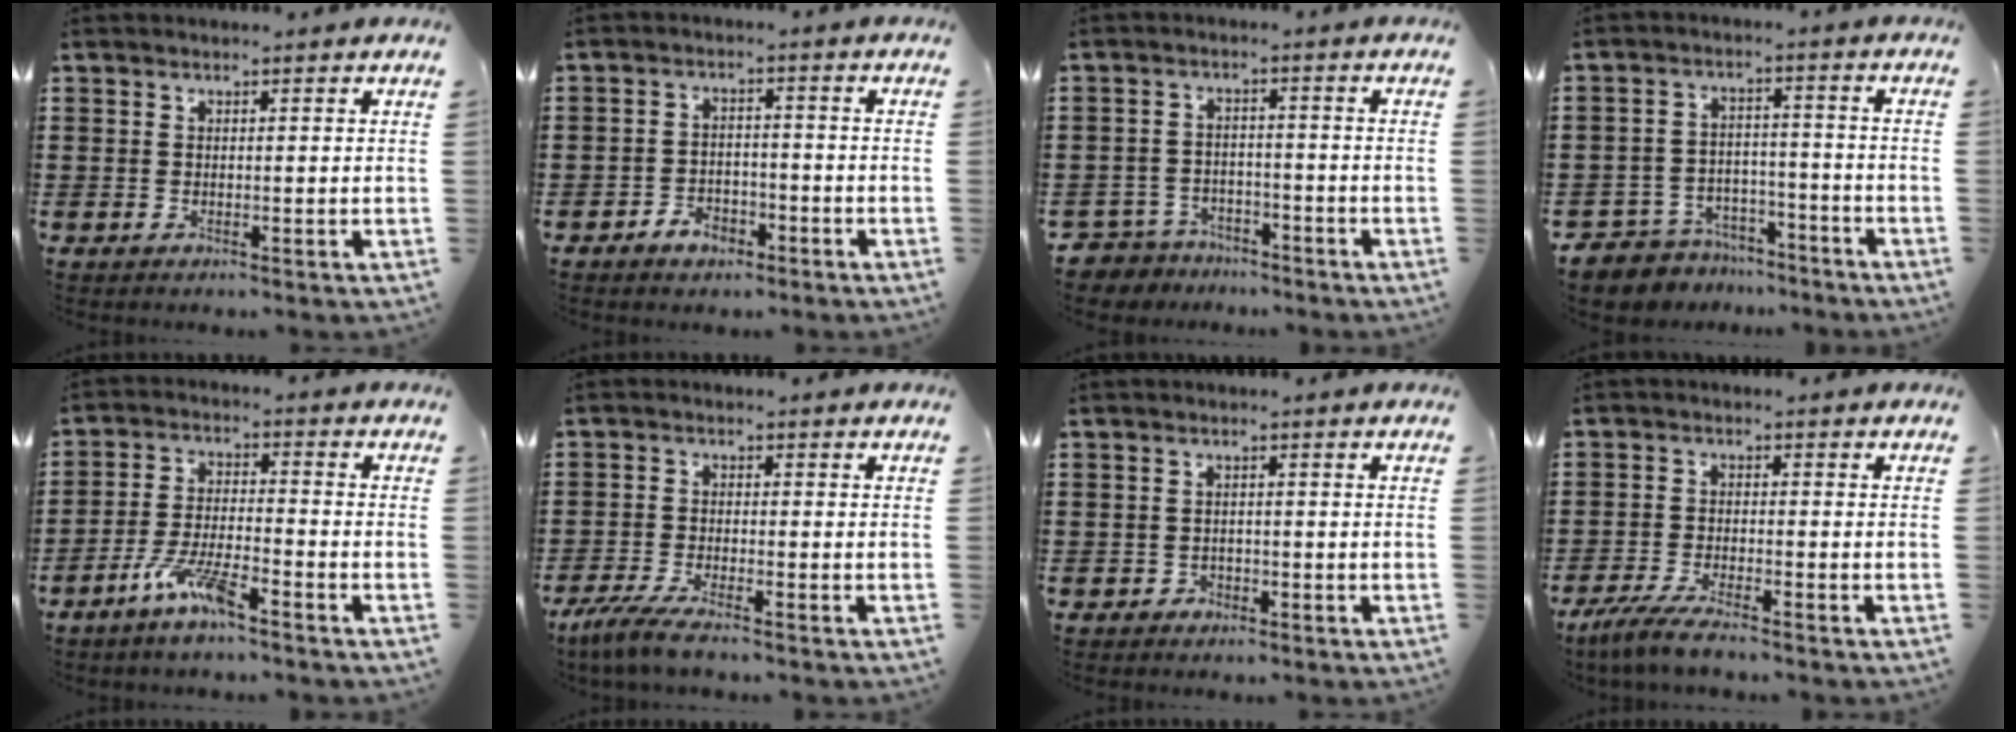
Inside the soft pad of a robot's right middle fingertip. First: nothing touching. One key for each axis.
{"total": 3.5, "fx": -2.7, "fy": 1.9, "fz": 1.1, "tx": -0.021, "ty": 0.006, "tz": -0.054}
{"total": 4.4, "fx": -4.2, "fy": 1.3, "fz": -0.1, "tx": -0.028, "ty": -0.004, "tz": -0.096}
{"total": 6.7, "fx": -6.5, "fy": 1.7, "fz": 0.1, "tx": -0.014, "ty": 0.016, "tz": -0.133}
{"total": 7.1, "fx": -5.0, "fy": 1.3, "fz": 4.9, "tx": -0.112, "ty": -0.004, "tz": -0.095}
{"total": 4.7, "fx": -4.1, "fy": 0.4, "fz": 2.2, "tx": -0.058, "ty": -0.011, "tz": -0.083}
{"total": 1.4, "fx": -1.0, "fy": 1.0, "fz": 0.0, "tx": -0.005, "ty": 0.001, "tz": -0.025}
{"total": 4.9, "fx": -4.3, "fy": 0.5, "fz": 2.3, "tx": -0.058, "ty": -0.008, "tz": -0.087}